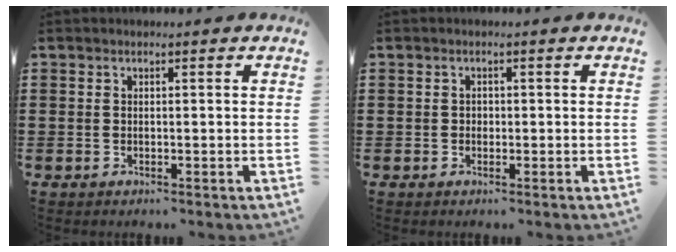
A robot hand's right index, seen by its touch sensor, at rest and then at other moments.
{"total": 0.7, "force": [-0.1, 0.6, 0.3], "torque": [-0.007, 0.002, -0.002]}